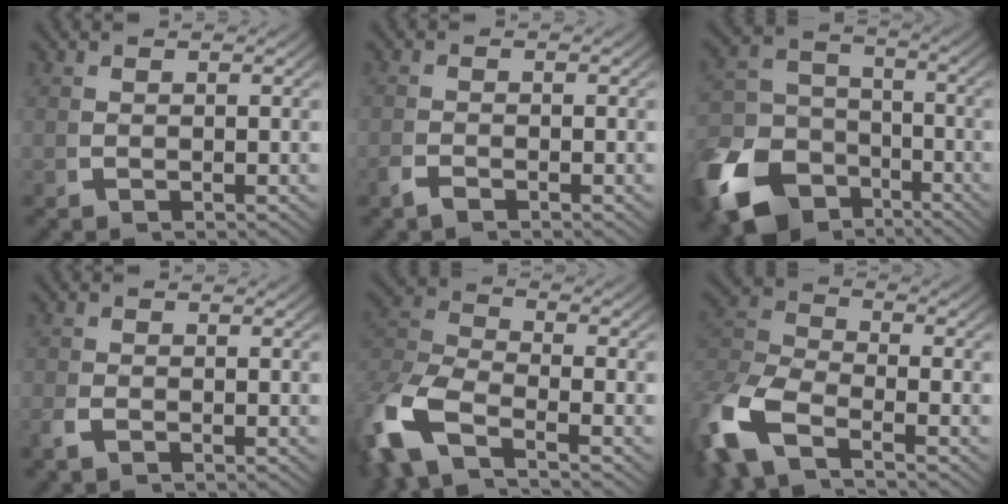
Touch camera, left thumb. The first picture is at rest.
{"total": 1.3, "force": [-1.2, 0.5, 0.5], "torque": [-0.010, -0.004, -0.026]}
{"total": 14.5, "force": [-6.5, 10.6, 7.3], "torque": [-0.140, -0.063, -0.093]}
{"total": 1.1, "force": [-0.8, 0.6, 0.6], "torque": [-0.015, -0.002, -0.017]}
{"total": 8.1, "force": [-2.6, 5.4, 5.5], "torque": [-0.143, -0.013, -0.048]}
{"total": 7.4, "force": [-2.3, 4.9, 5.0], "torque": [-0.128, -0.009, -0.044]}